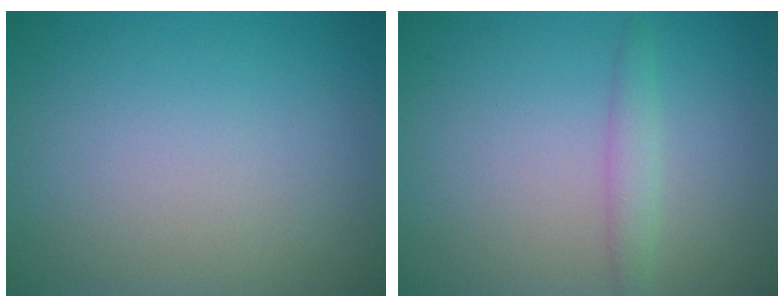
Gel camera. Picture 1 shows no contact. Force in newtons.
{"total": 1.5, "press": 1.5, "slide": 0.2}